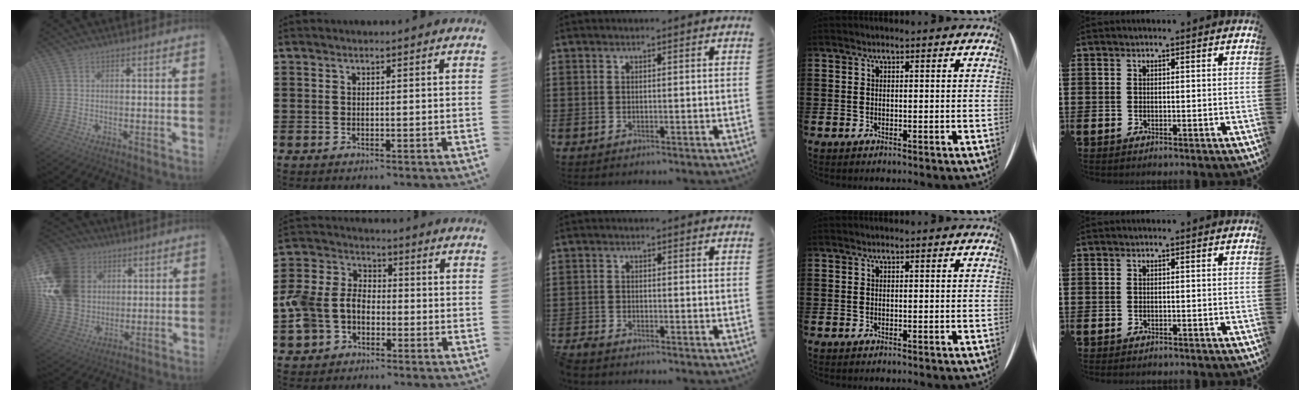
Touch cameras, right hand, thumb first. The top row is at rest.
{"thumb": {"total": 19.7, "force": [4.8, 16.4, 9.7], "torque": [-0.179, -0.011, 0.110]}, "index": {"total": 6.7, "force": [-2.0, 5.3, 3.5], "torque": [-0.121, -0.005, -0.053]}, "middle": {"total": 1.8, "force": [-1.7, 0.1, 0.3], "torque": [-0.022, -0.005, -0.039]}}